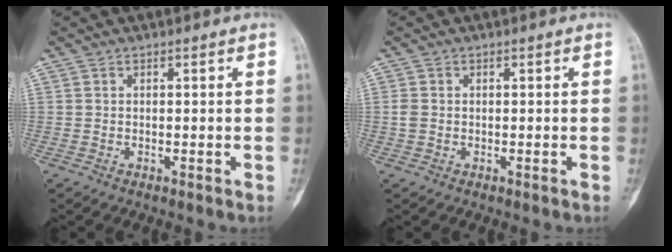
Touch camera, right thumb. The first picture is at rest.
{"total": 1.4, "force": [-0.2, 1.1, 0.9], "torque": [-0.022, 0.001, -0.005]}